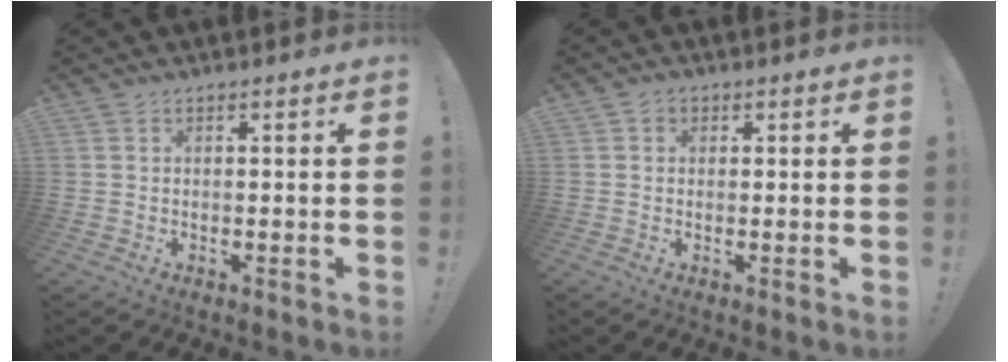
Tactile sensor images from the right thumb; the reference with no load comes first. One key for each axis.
{"total": 1.5, "fx": 0.4, "fy": 1.3, "fz": 0.5, "tx": -0.010, "ty": 0.004, "tz": 0.006}